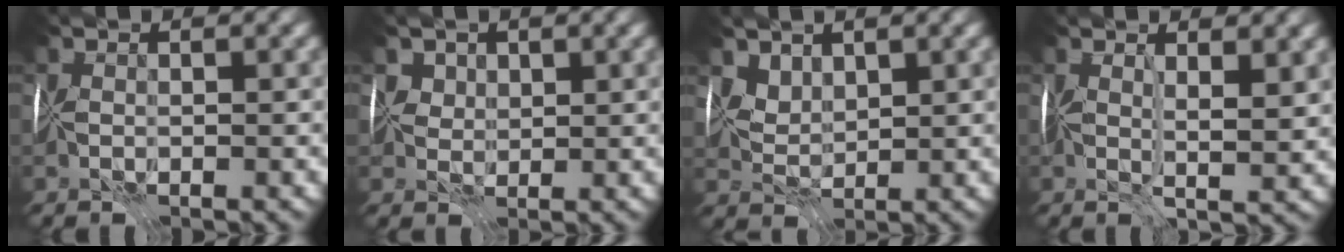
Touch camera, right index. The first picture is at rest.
{"total": 2.3, "force": [2.0, 1.1, 0.0], "torque": [0.000, -0.006, 0.039]}
{"total": 2.4, "force": [2.3, 0.5, 0.0], "torque": [-0.001, -0.018, 0.068]}
{"total": 2.6, "force": [1.7, 0.0, 2.0], "torque": [-0.028, -0.007, 0.034]}